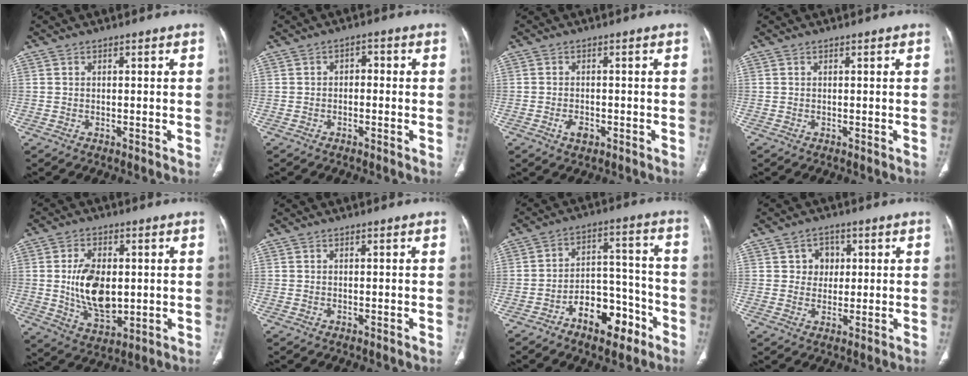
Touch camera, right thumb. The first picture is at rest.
{"total": 2.4, "force": [-0.5, 1.7, 1.7], "torque": [-0.014, 0.017, -0.015]}
{"total": 2.6, "force": [-1.3, 1.5, 1.7], "torque": [-0.029, 0.003, -0.020]}
{"total": 0.0}
{"total": 12.4, "force": [0.4, 7.4, 9.9], "torque": [-0.160, -0.012, 0.019]}
{"total": 0.0}
{"total": 11.9, "force": [-6.7, 6.5, 7.3], "torque": [-0.082, 0.065, -0.104]}
{"total": 4.6, "force": [1.2, 4.1, 1.8], "torque": [0.003, 0.001, 0.013]}